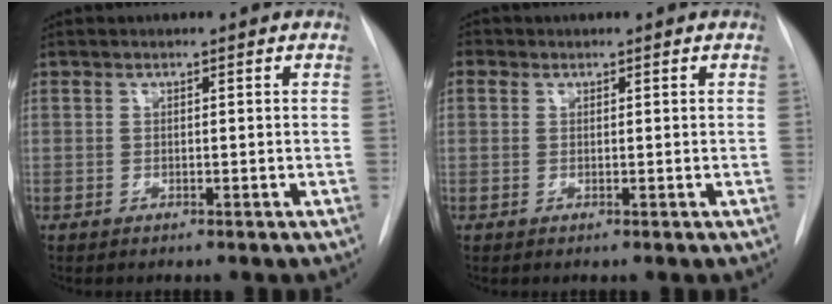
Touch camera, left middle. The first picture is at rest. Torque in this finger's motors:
{"motor_torque": [0.36, -0.36, 0.90, 0.21]}